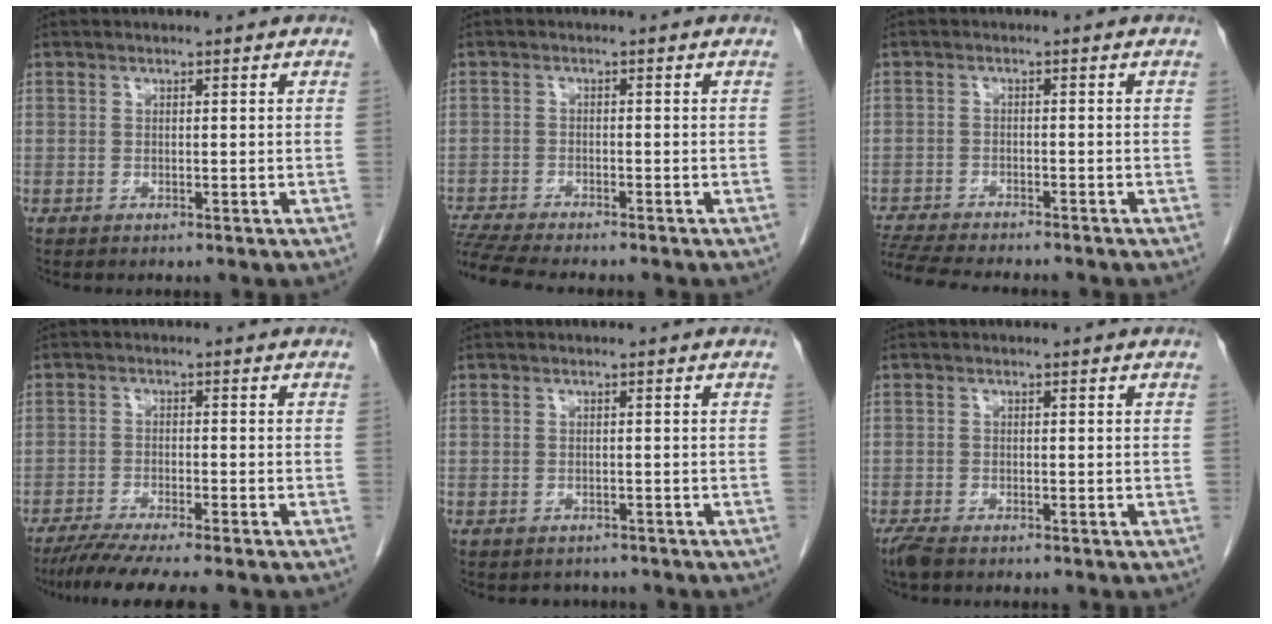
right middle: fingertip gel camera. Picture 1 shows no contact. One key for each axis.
{"total": 8.8, "fx": -7.9, "fy": 0.6, "fz": 3.8, "tx": -0.067, "ty": -0.012, "tz": -0.128}
{"total": 11.3, "fx": -10.1, "fy": 1.5, "fz": 4.8, "tx": -0.078, "ty": -0.013, "tz": -0.152}
{"total": 8.2, "fx": -6.9, "fy": -0.3, "fz": 4.4, "tx": -0.062, "ty": -0.022, "tz": -0.111}
{"total": 2.3, "fx": -2.0, "fy": 1.2, "fz": -0.1, "tx": -0.003, "ty": 0.001, "tz": -0.030}
{"total": 2.5, "fx": -2.0, "fy": 0.7, "fz": 1.4, "tx": -0.034, "ty": -0.008, "tz": -0.037}